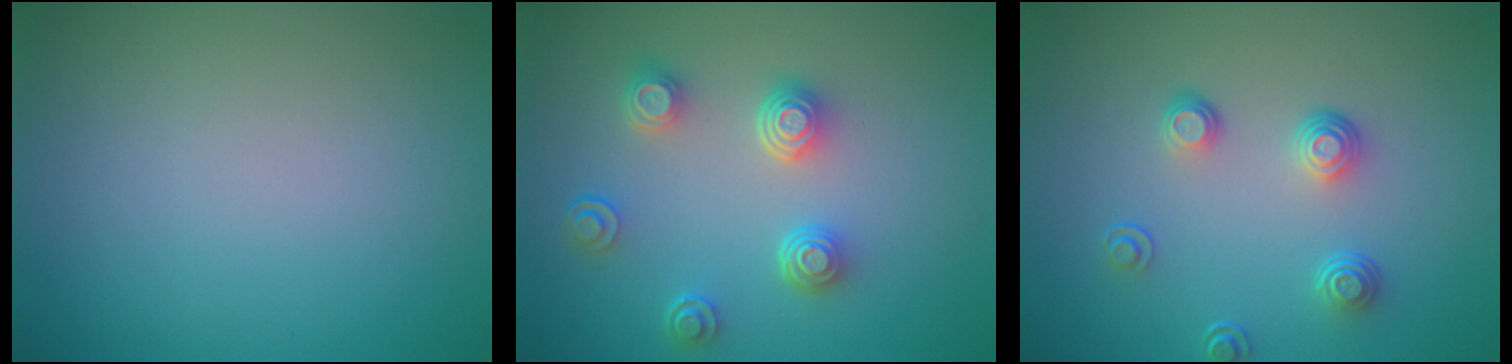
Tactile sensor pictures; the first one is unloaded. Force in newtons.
{"total": 3.9, "press": 3.0, "slide": 2.5}
{"total": 2.6, "press": 1.7, "slide": 2.0}